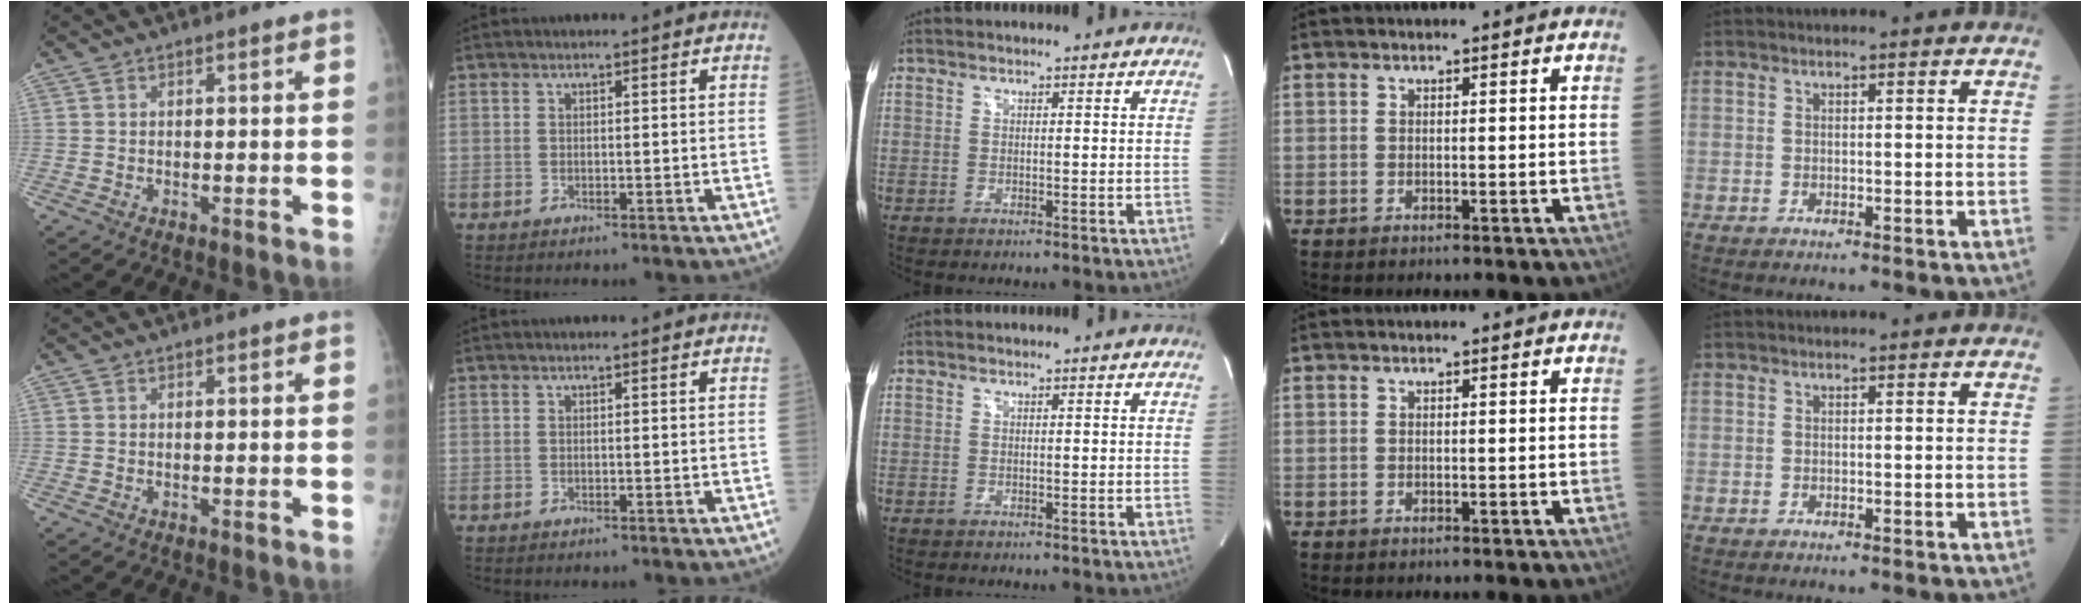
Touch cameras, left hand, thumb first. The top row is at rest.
{}